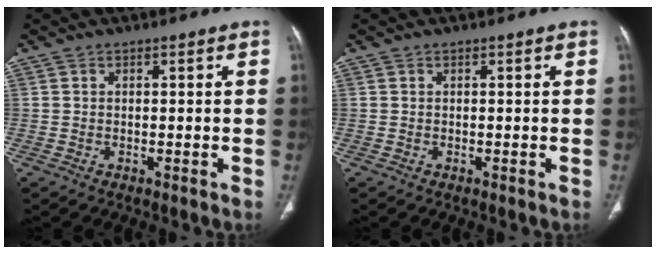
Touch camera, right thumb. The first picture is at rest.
{"total": 0.0}